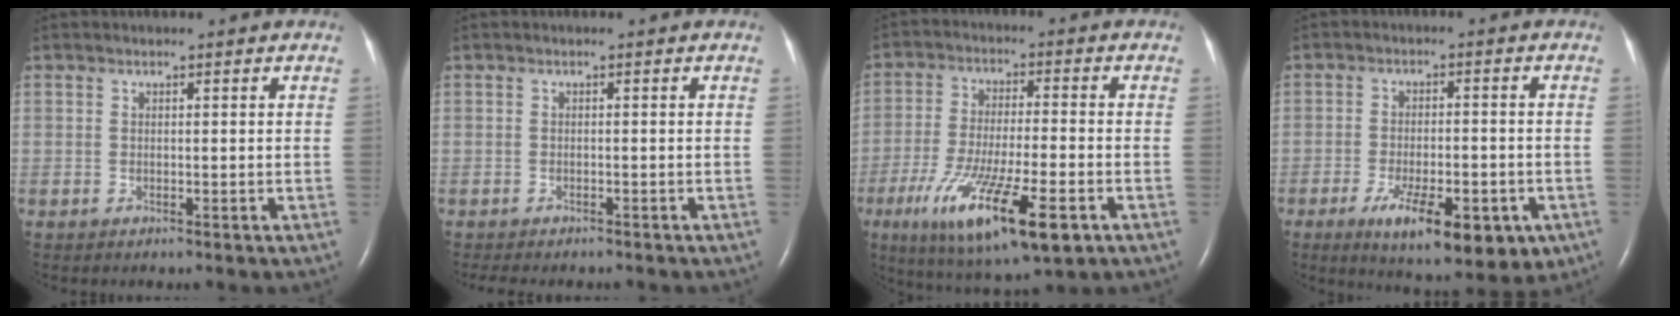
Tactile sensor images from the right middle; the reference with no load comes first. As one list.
[{"total": 6.0, "force": [-5.2, 1.5, 2.6], "torque": [-0.033, -0.003, -0.065]}, {"total": 16.2, "force": [-7.5, 3.0, 14.1], "torque": [-0.260, -0.035, -0.117]}, {"total": 12.9, "force": [-6.4, 4.6, 10.2], "torque": [-0.146, -0.012, -0.087]}]